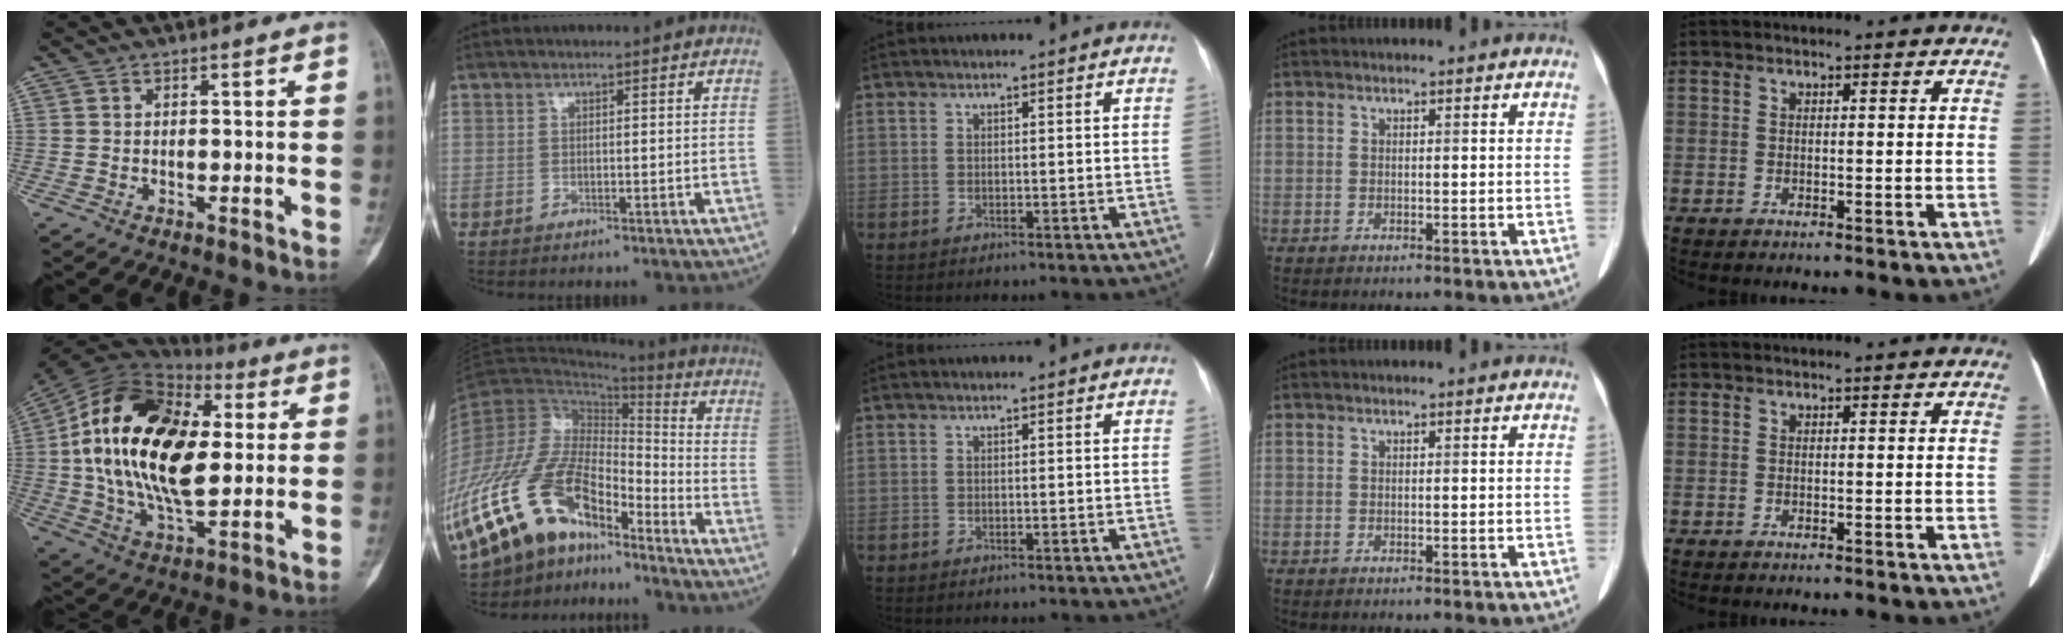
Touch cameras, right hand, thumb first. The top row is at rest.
{"thumb": {"total": 27.6, "force": [3.5, 14.9, 23.0], "torque": [-0.425, -0.004, 0.050]}, "index": {"total": 23.8, "force": [-16.4, 9.7, 14.2], "torque": [-0.339, 0.004, -0.302]}}